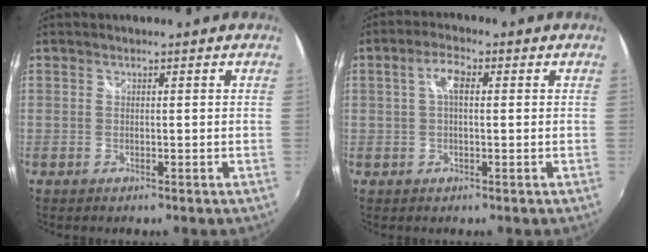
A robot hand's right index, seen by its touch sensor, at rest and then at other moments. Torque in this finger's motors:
{"motor_torque": [0.43, 0.11, 0.18, 0.07]}